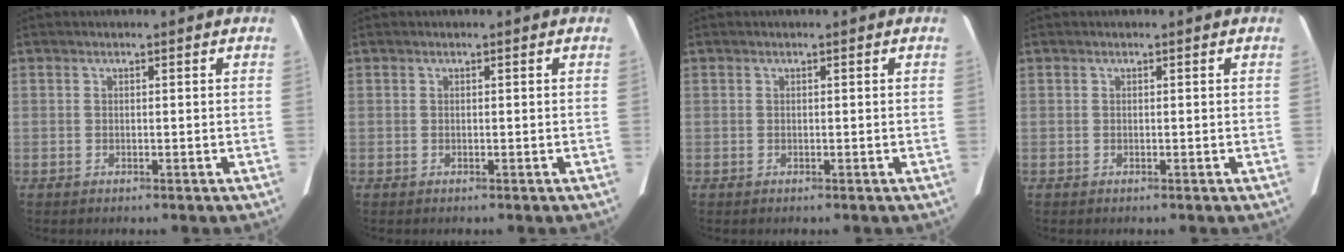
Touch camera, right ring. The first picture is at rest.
{"total": 0.0}
{"total": 0.0}
{"total": 0.0}